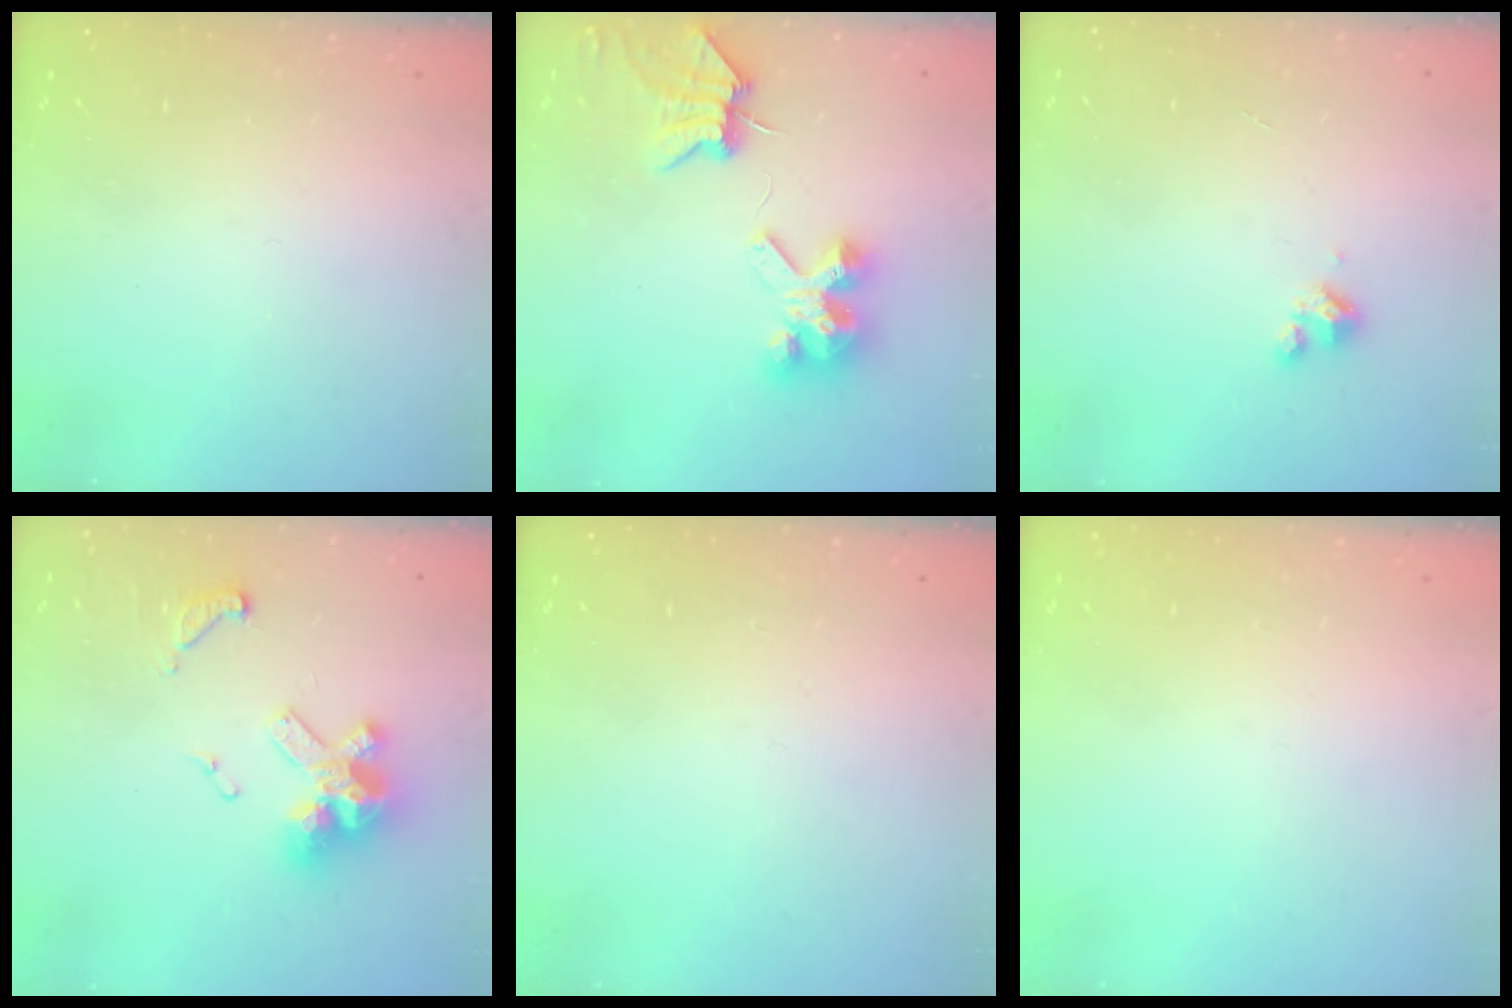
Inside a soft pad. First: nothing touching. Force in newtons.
{"total": 7.0, "press": 7.0, "slide": 0.9}
{"total": 5.0, "press": 5.0, "slide": 0.4}
{"total": 13.5, "press": 13.4, "slide": 1.8}
{"total": 0.0}
{"total": 0.0}